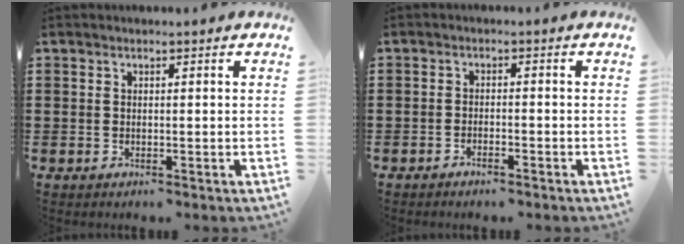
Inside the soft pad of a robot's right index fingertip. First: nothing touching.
{"total": 1.5, "force": [-1.5, -0.1, 0.4], "torque": [-0.009, -0.001, -0.028]}